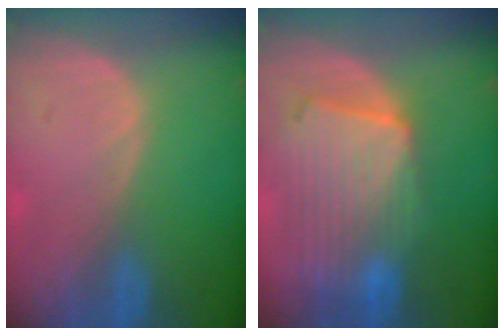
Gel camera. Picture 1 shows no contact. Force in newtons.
{"total": 10.7, "press": 9.3, "slide": 5.3}